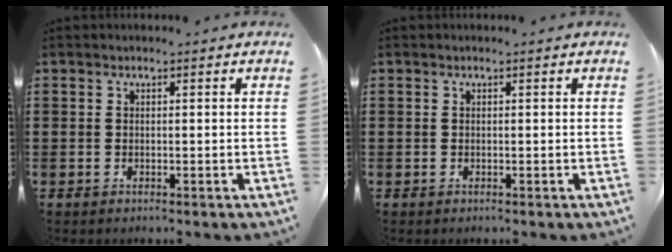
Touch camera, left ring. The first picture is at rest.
{"total": 0.0}